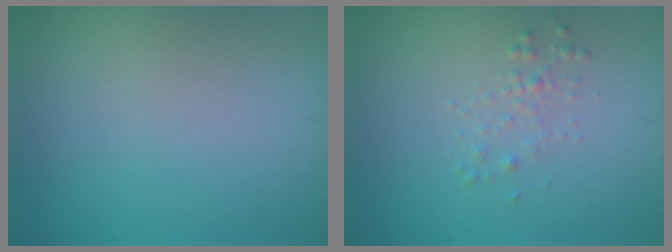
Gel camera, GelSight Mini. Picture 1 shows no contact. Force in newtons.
{"total": 1.1, "press": 1.1, "slide": 0.0}